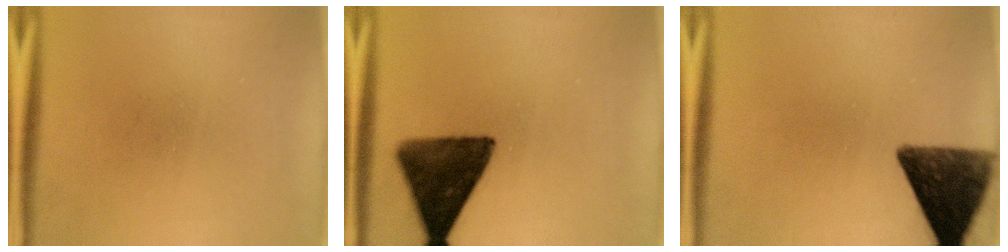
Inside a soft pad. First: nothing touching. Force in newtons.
{"total": 13.2}
{"total": 12.2}